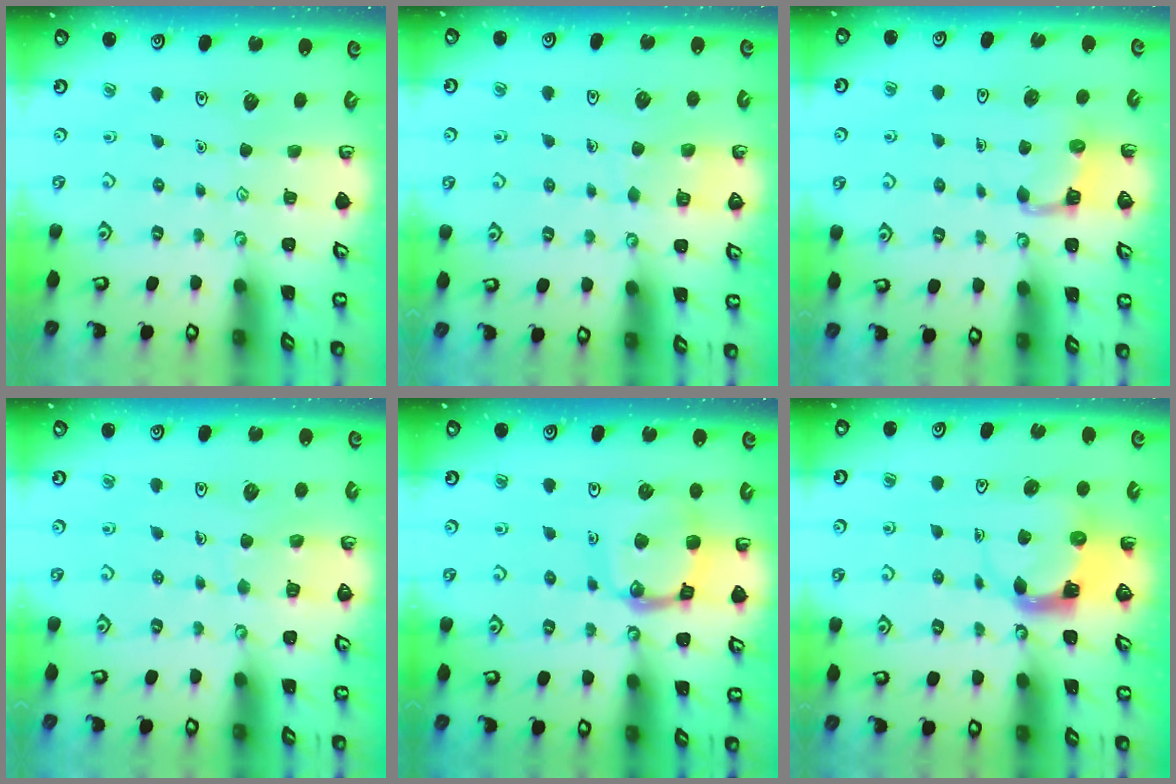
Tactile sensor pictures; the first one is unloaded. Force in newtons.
{"total": 5.8, "press": 5.8, "slide": 0.5}
{"total": 3.5, "press": 3.5, "slide": 0.2}
{"total": 6.4, "press": 6.4, "slide": 0.4}
{"total": 14.3, "press": 14.2, "slide": 1.4}
{"total": 4.0, "press": 3.9, "slide": 0.6}